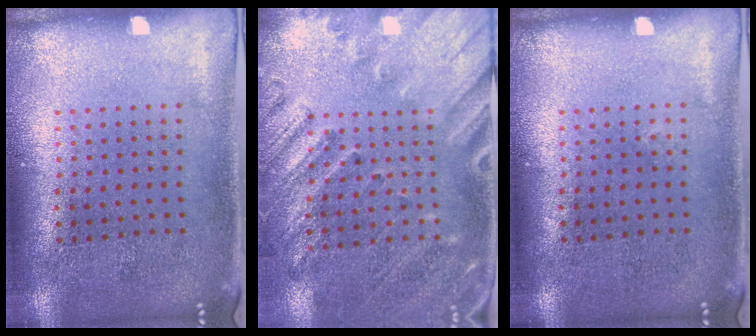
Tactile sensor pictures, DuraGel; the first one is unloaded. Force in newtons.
{"total": 2.5, "press": 2.0, "slide": 1.5}
{"total": 0.0}